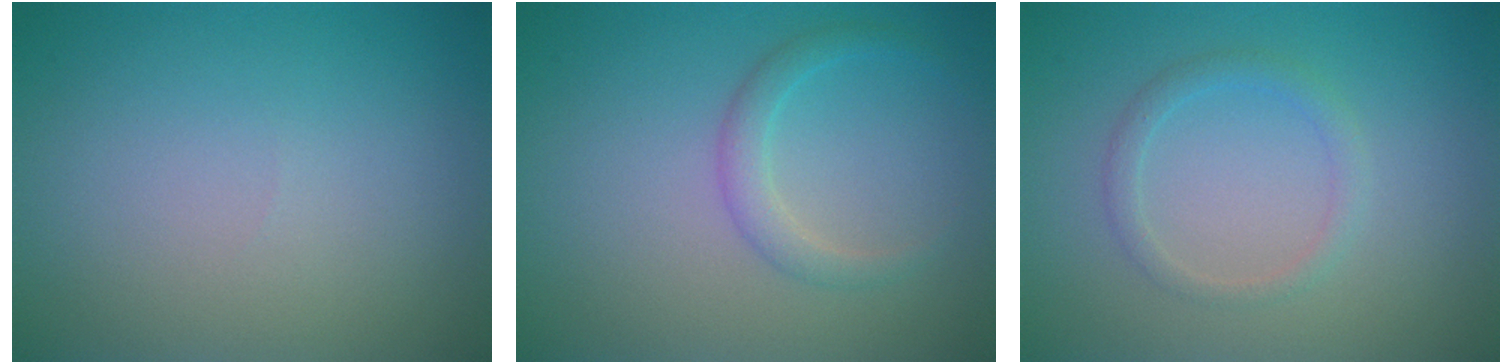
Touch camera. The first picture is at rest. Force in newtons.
{"total": 1.8, "press": 1.8, "slide": 0.0}
{"total": 1.6, "press": 1.6, "slide": 0.0}